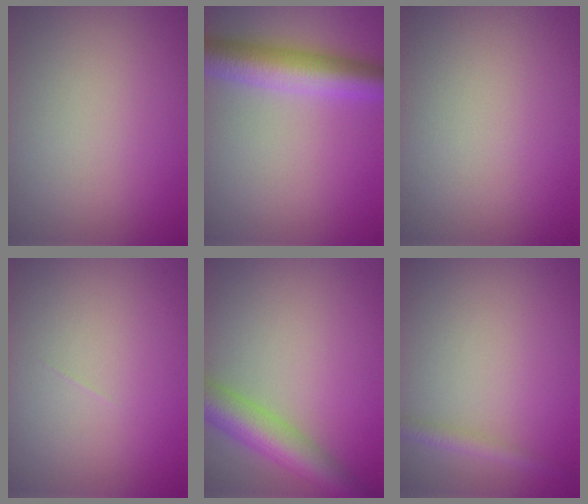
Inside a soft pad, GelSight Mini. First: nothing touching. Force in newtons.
{"total": 6.5, "press": 6.5, "slide": 0.0}
{"total": 0.0}
{"total": 0.0}
{"total": 6.0, "press": 6.0, "slide": 0.2}
{"total": 1.6, "press": 1.6, "slide": 0.1}